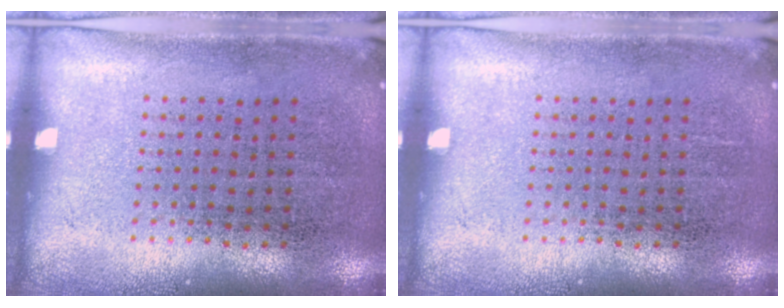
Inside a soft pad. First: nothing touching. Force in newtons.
{"total": 0.0}